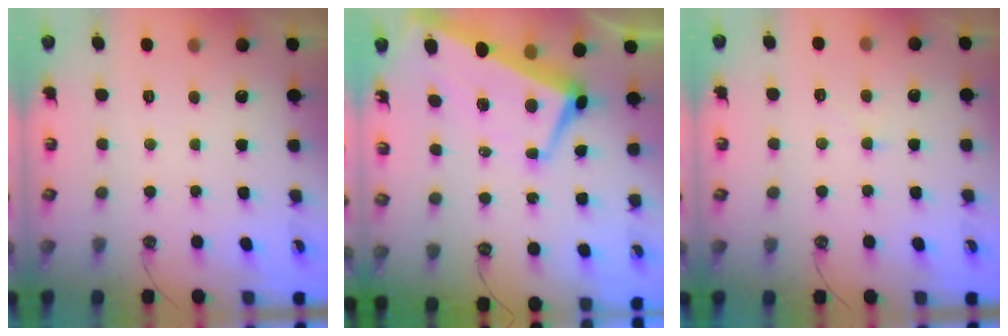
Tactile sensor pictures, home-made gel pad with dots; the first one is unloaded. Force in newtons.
{"total": 1.8, "press": 1.1, "slide": 1.3}
{"total": 1.0, "press": 1.0, "slide": 0.2}